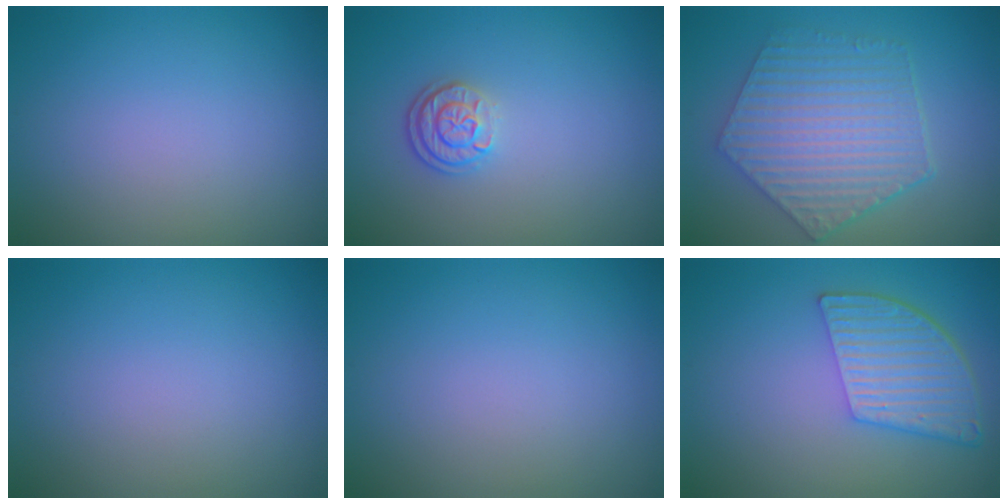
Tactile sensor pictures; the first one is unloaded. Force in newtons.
{"total": 2.3, "press": 2.0, "slide": 1.3}
{"total": 6.3, "press": 4.9, "slide": 4.0}
{"total": 0.0}
{"total": 0.0}
{"total": 5.6, "press": 4.1, "slide": 3.8}